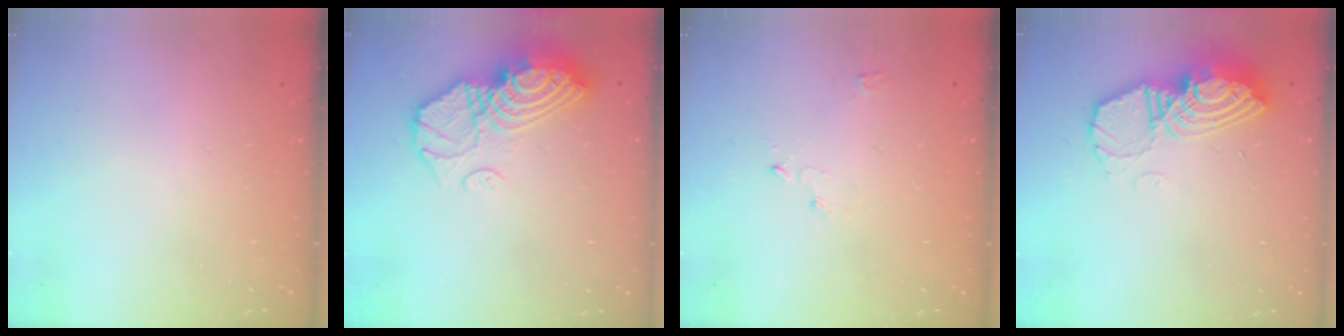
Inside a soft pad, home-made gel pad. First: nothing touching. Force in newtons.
{"total": 15.9, "press": 15.8, "slide": 1.6}
{"total": 2.9, "press": 2.8, "slide": 0.3}
{"total": 12.9, "press": 12.9, "slide": 1.1}